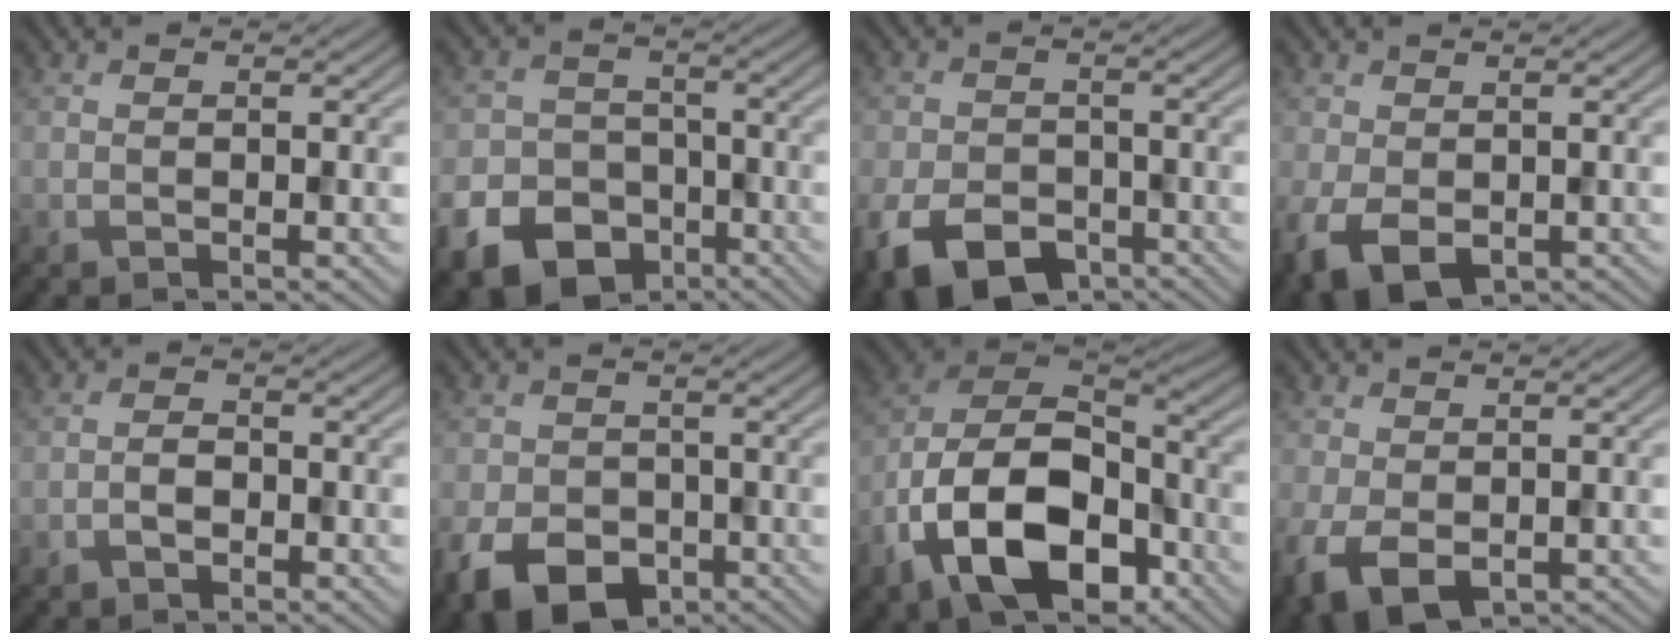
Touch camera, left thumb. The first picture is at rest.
{"total": 13.5, "force": [-7.6, 10.1, 4.6], "torque": [-0.114, -0.060, -0.140]}
{"total": 9.2, "force": [-5.0, 5.7, 5.2], "torque": [-0.113, -0.024, -0.086]}
{"total": 6.3, "force": [-2.0, 4.2, 4.3], "torque": [-0.106, -0.016, -0.031]}
{"total": 2.1, "force": [-1.2, 1.2, 1.3], "torque": [-0.022, 0.005, -0.024]}
{"total": 8.7, "force": [-4.1, 6.1, 4.6], "torque": [-0.099, -0.026, -0.074]}
{"total": 17.2, "force": [-8.2, 9.8, 11.5], "torque": [-0.238, -0.036, -0.162]}
{"total": 5.7, "force": [-1.6, 3.8, 4.0], "torque": [-0.099, -0.013, -0.027]}